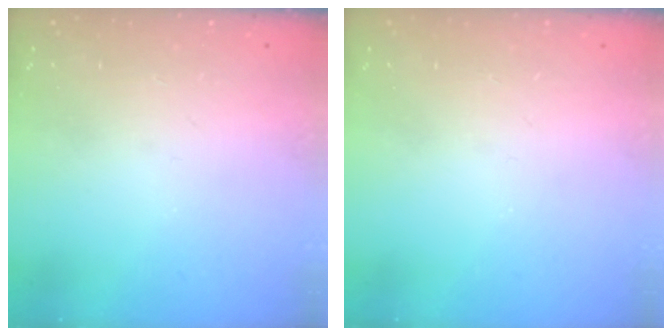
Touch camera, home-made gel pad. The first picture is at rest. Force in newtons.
{"total": 0.0}